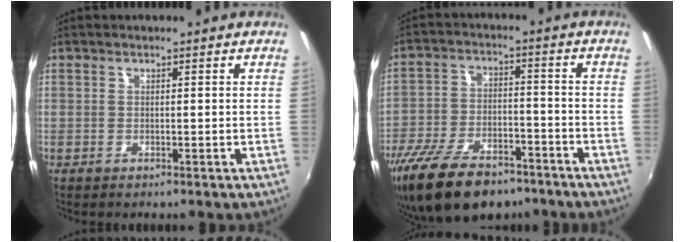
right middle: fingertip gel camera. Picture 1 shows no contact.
{"total": 18.2, "force": [-13.2, 8.0, 9.7], "torque": [-0.212, -0.027, -0.218]}